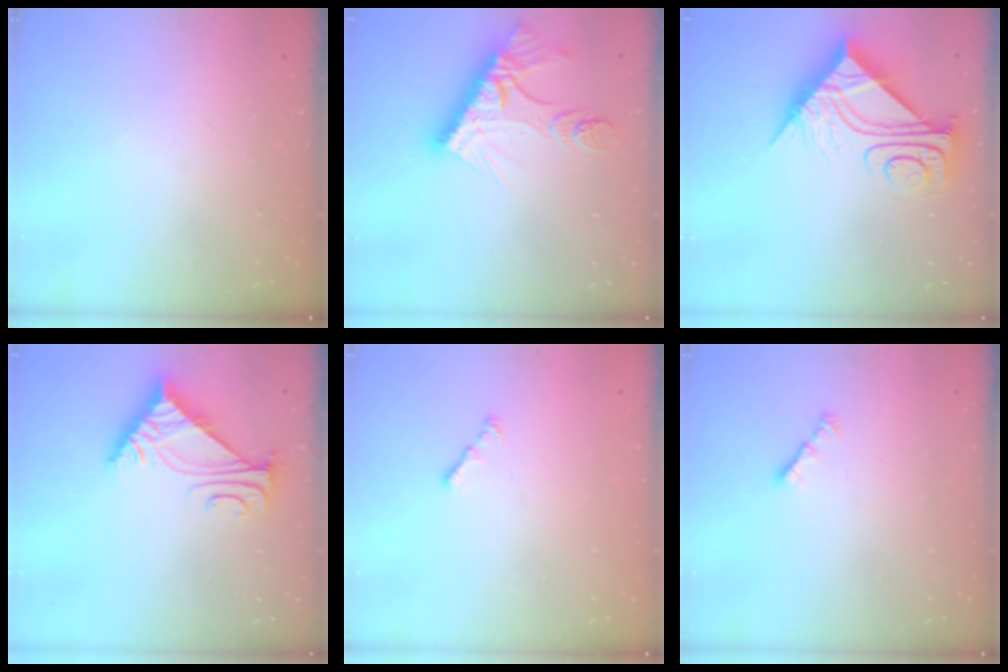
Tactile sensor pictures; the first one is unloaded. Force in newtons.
{"total": 14.0, "press": 14.0, "slide": 1.2}
{"total": 10.4, "press": 10.4, "slide": 1.1}
{"total": 7.0, "press": 7.0, "slide": 0.3}
{"total": 0.9, "press": 0.8, "slide": 0.5}
{"total": 1.9, "press": 1.8, "slide": 0.6}